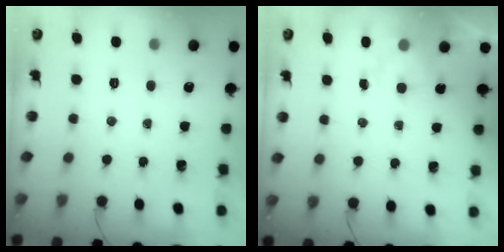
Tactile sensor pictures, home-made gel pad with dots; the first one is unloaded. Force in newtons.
{"total": 2.2, "press": 1.8, "slide": 1.3}